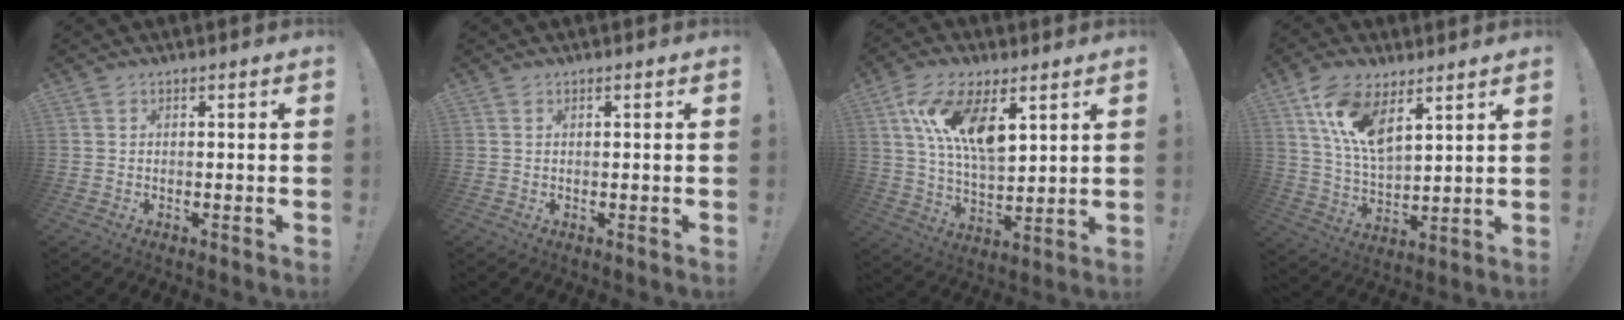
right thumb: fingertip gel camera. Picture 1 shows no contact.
{"total": 0.0}
{"total": 15.4, "force": [7.1, 7.1, 11.7], "torque": [-0.221, -0.015, 0.129]}
{"total": 13.7, "force": [8.0, 6.2, 9.2], "torque": [-0.197, -0.031, 0.147]}